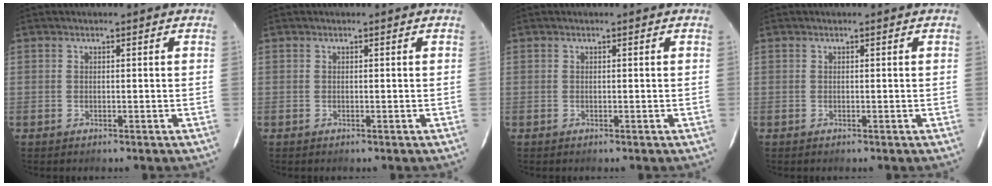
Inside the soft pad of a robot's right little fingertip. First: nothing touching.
{"total": 0.0}
{"total": 0.0}
{"total": 0.0}